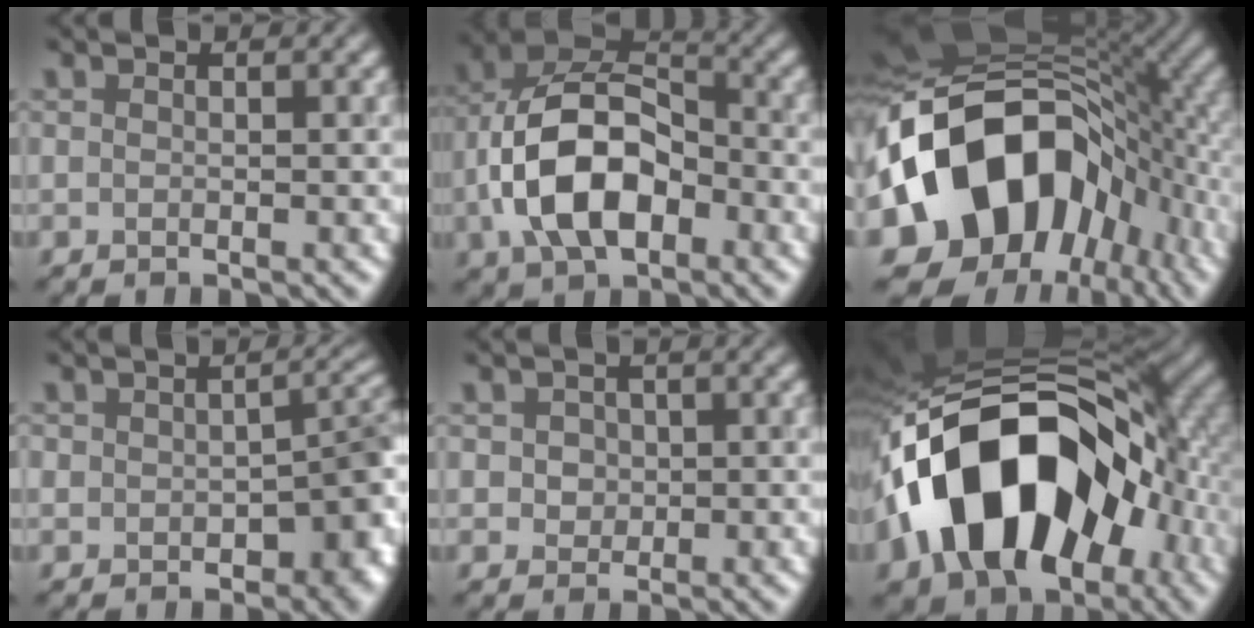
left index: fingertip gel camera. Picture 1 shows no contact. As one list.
[{"total": 10.5, "force": [-2.8, 6.1, 8.0], "torque": [-0.166, 0.012, -0.059]}, {"total": 18.4, "force": [-3.0, 13.4, 12.3], "torque": [-0.215, 0.005, -0.065]}, {"total": 8.2, "force": [-2.0, 5.2, 6.0], "torque": [-0.045, -0.014, -0.029]}, {"total": 2.2, "force": [0.2, 1.9, 1.1], "torque": [-0.008, 0.009, 0.001]}, {"total": 18.5, "force": [-4.9, 11.6, 13.5], "torque": [-0.233, 0.004, -0.090]}]